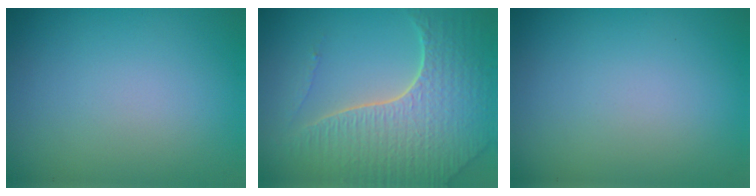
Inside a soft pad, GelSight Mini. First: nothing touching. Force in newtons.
{"total": 7.2, "press": 5.2, "slide": 5.0}
{"total": 0.0}